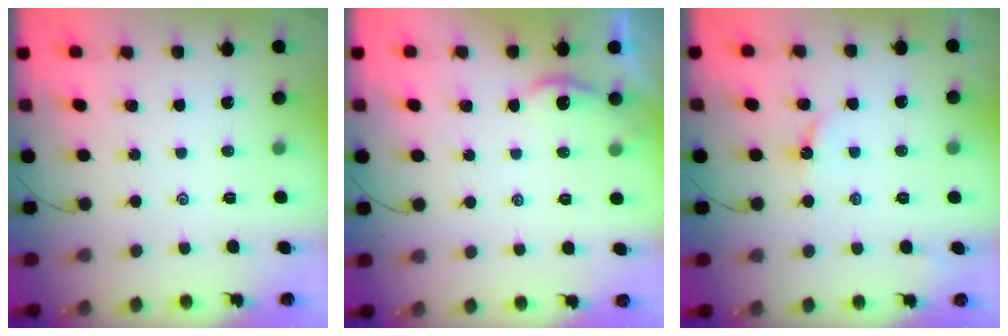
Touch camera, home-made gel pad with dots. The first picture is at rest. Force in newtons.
{"total": 2.4, "press": 2.4, "slide": 0.1}
{"total": 2.9, "press": 2.9, "slide": 0.2}